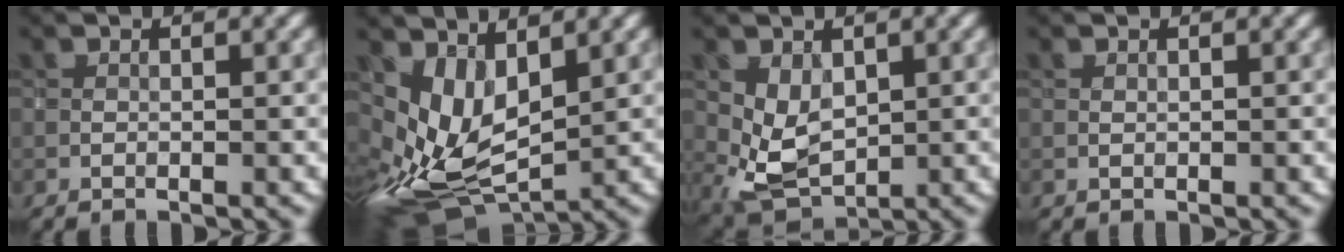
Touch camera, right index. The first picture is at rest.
{"total": 7.3, "force": [1.6, 4.4, 5.6], "torque": [-0.130, -0.017, 0.036]}
{"total": 3.7, "force": [0.8, 2.6, 2.6], "torque": [-0.055, -0.008, 0.024]}
{"total": 0.0}